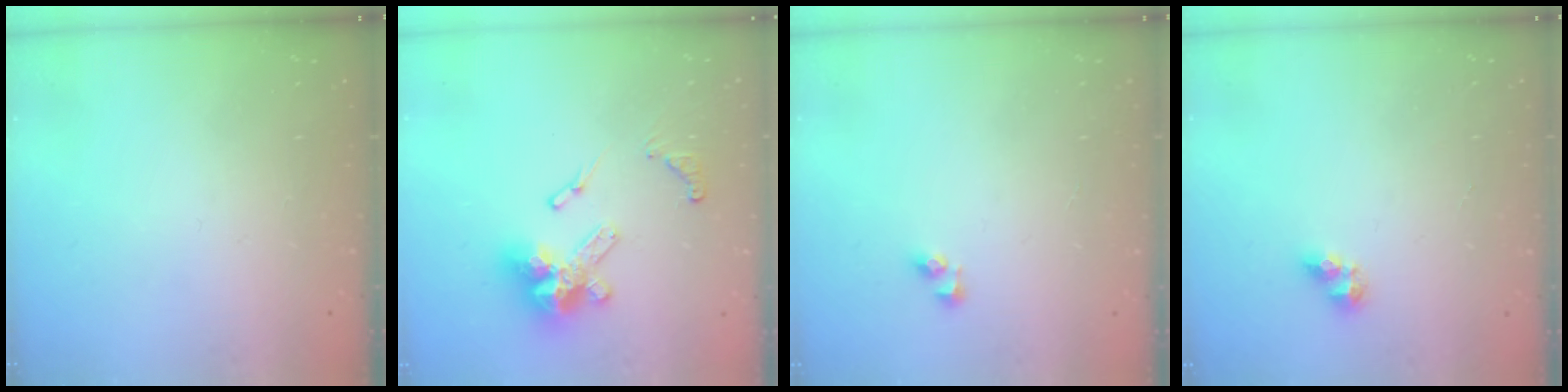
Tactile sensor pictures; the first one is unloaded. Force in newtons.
{"total": 14.1, "press": 14.1, "slide": 0.9}
{"total": 3.8, "press": 3.8, "slide": 0.2}
{"total": 6.7, "press": 6.7, "slide": 0.8}